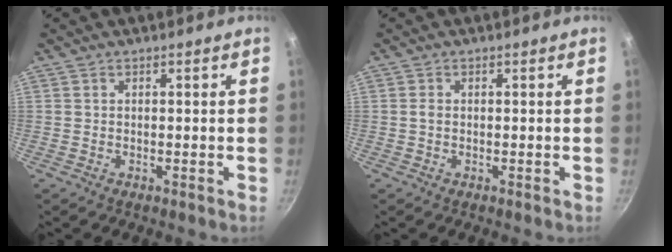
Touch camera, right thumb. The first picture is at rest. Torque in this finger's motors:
{"motor_torque": [-0.27, 0.49, 0.39, -0.28, -0.01]}